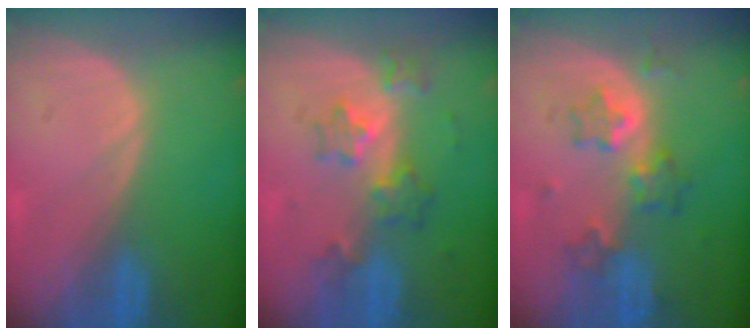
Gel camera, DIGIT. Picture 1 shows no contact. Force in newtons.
{"total": 6.1, "press": 5.6, "slide": 2.5}
{"total": 6.0, "press": 5.8, "slide": 1.8}